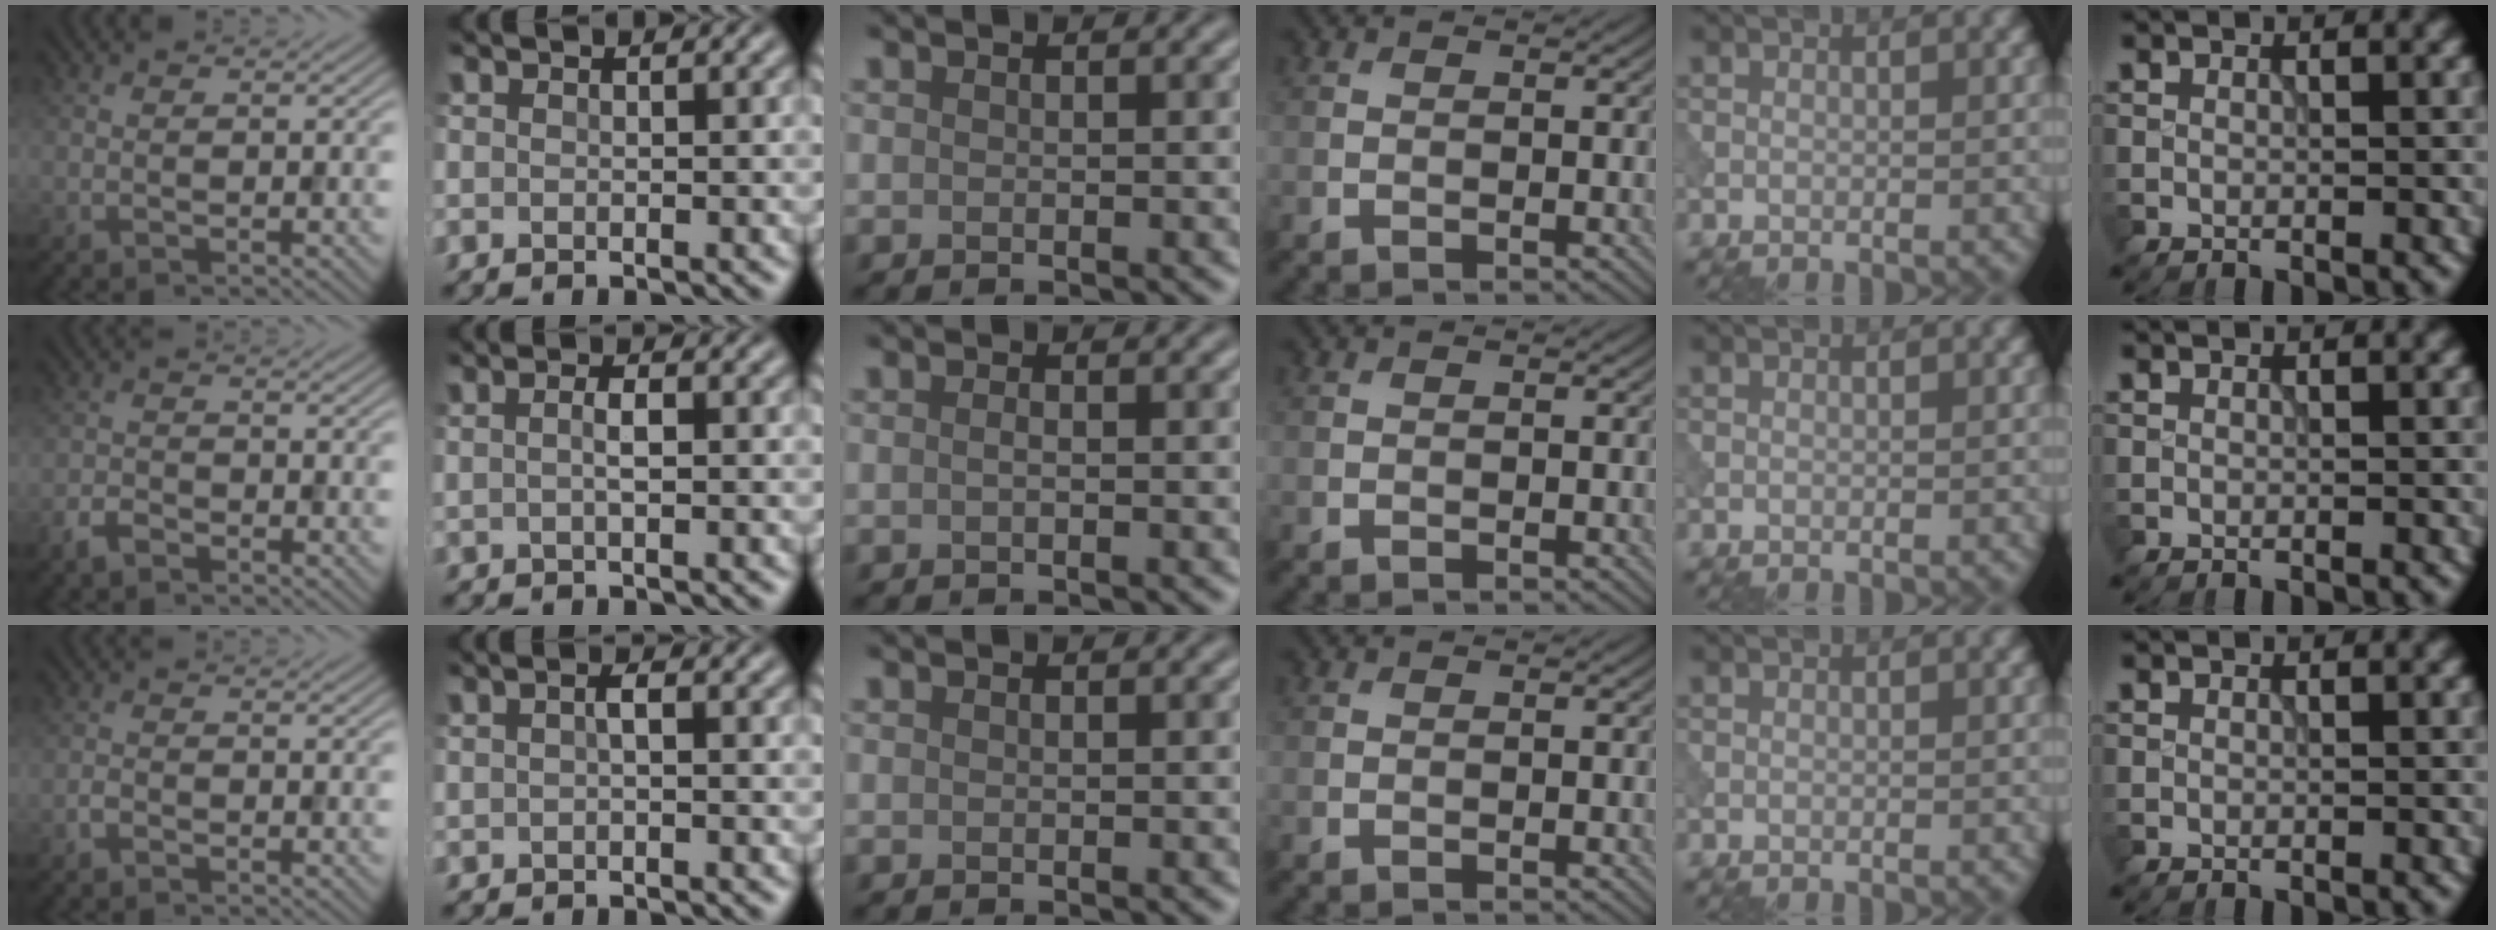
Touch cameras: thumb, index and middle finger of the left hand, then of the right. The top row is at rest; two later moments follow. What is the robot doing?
{"motion": "dispense", "object": "pipette"}